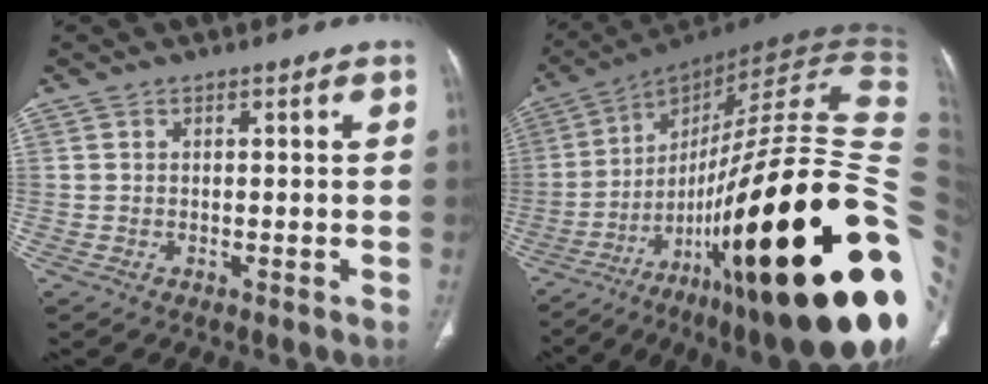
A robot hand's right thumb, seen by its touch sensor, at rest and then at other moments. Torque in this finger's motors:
{"motor_torque": [4.37, 0.64, 2.48, -0.29, 1.05]}